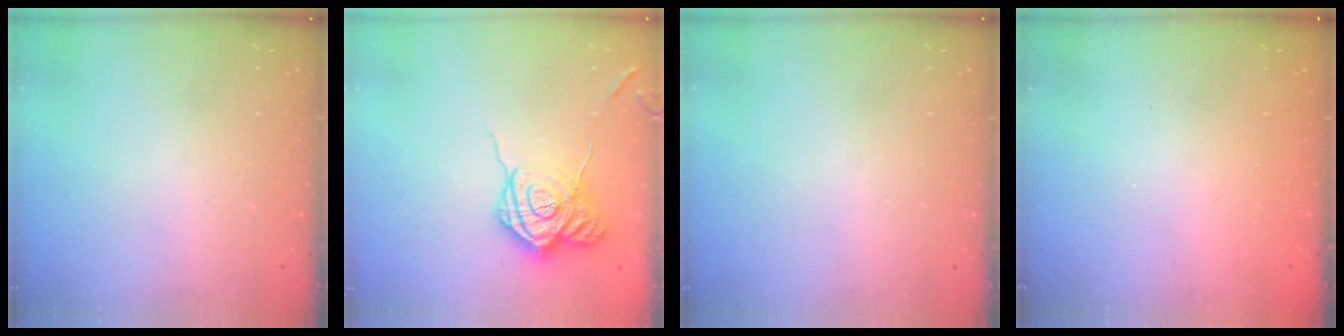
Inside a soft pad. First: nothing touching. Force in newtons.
{"total": 17.0, "press": 17.0, "slide": 0.9}
{"total": 0.0}
{"total": 2.5, "press": 2.4, "slide": 0.8}